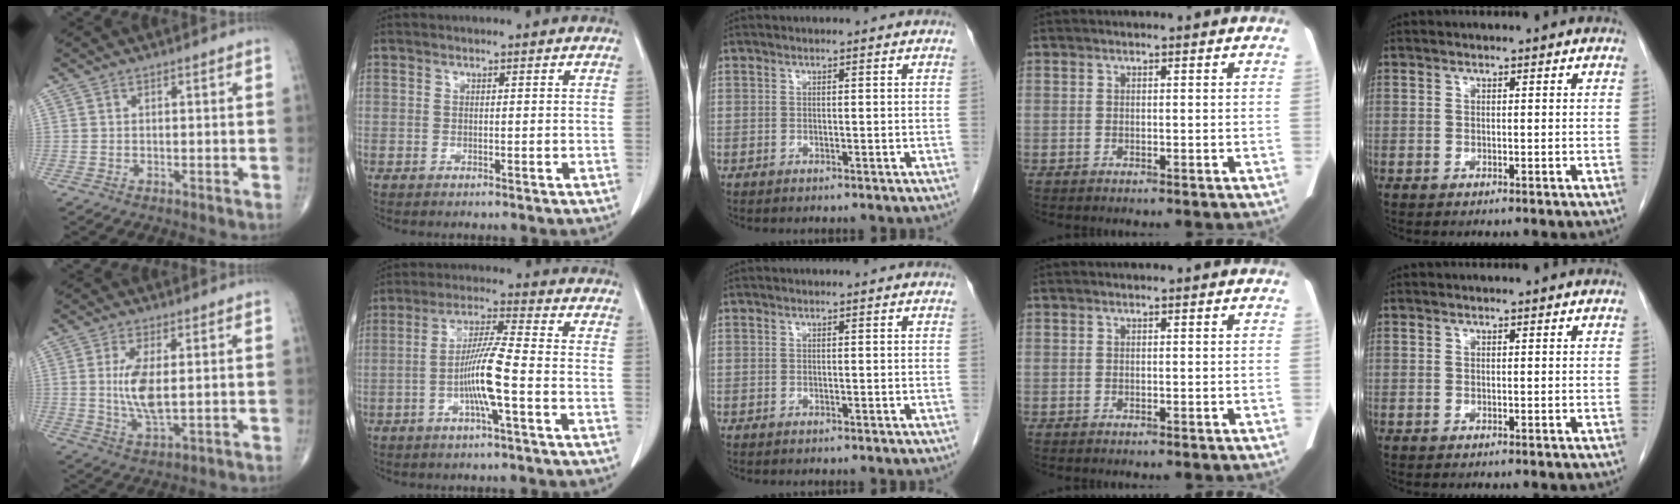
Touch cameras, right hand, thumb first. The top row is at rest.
{"thumb": {"total": 7.6, "force": [0.8, 2.8, 7.1], "torque": [-0.144, -0.018, 0.019]}, "index": {"total": 8.3, "force": [-2.2, -0.2, 8.0], "torque": [-0.156, 0.005, -0.042]}}